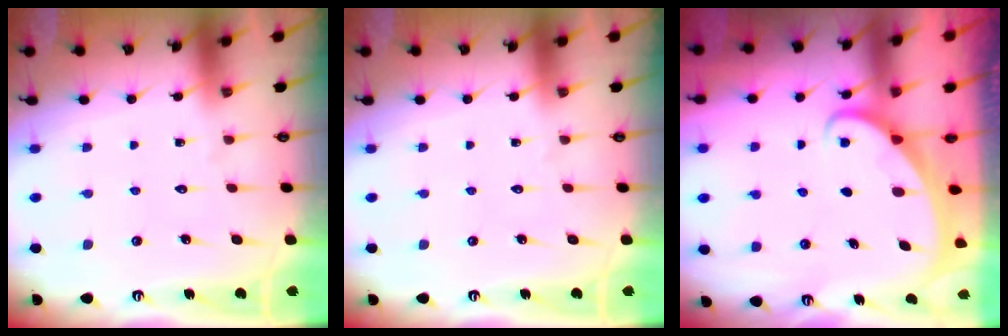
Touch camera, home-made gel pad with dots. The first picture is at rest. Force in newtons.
{"total": 0.0}
{"total": 1.7, "press": 1.7, "slide": 0.2}